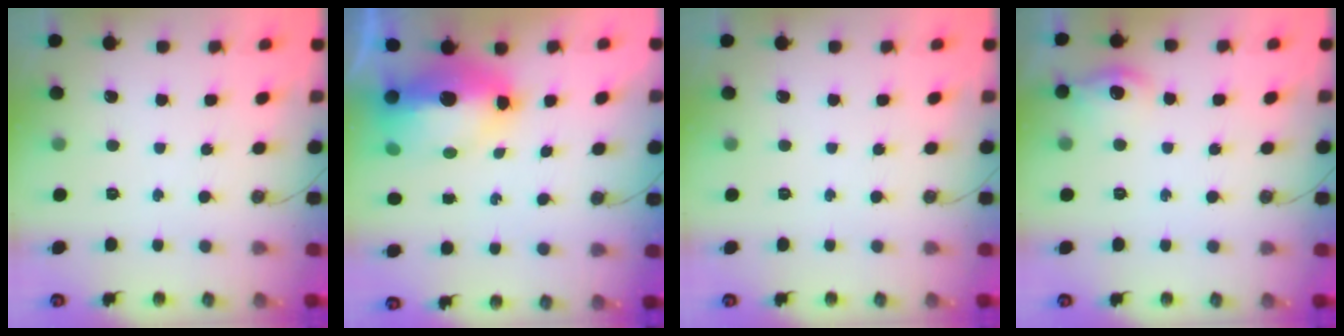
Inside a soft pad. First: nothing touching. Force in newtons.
{"total": 12.5, "press": 12.4, "slide": 1.1}
{"total": 0.0}
{"total": 9.8, "press": 9.7, "slide": 1.0}